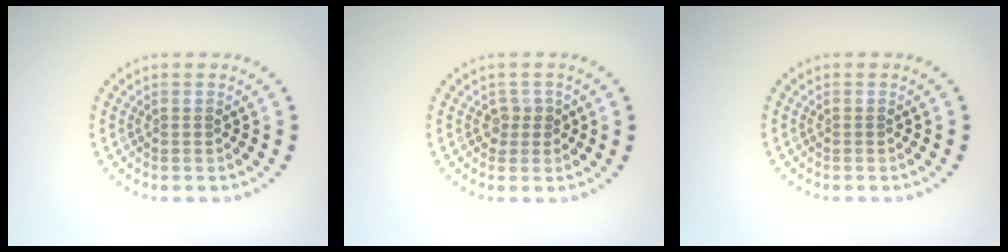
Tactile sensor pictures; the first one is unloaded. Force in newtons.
{"total": 1.4, "press": 1.0, "slide": 0.9}
{"total": 0.0}